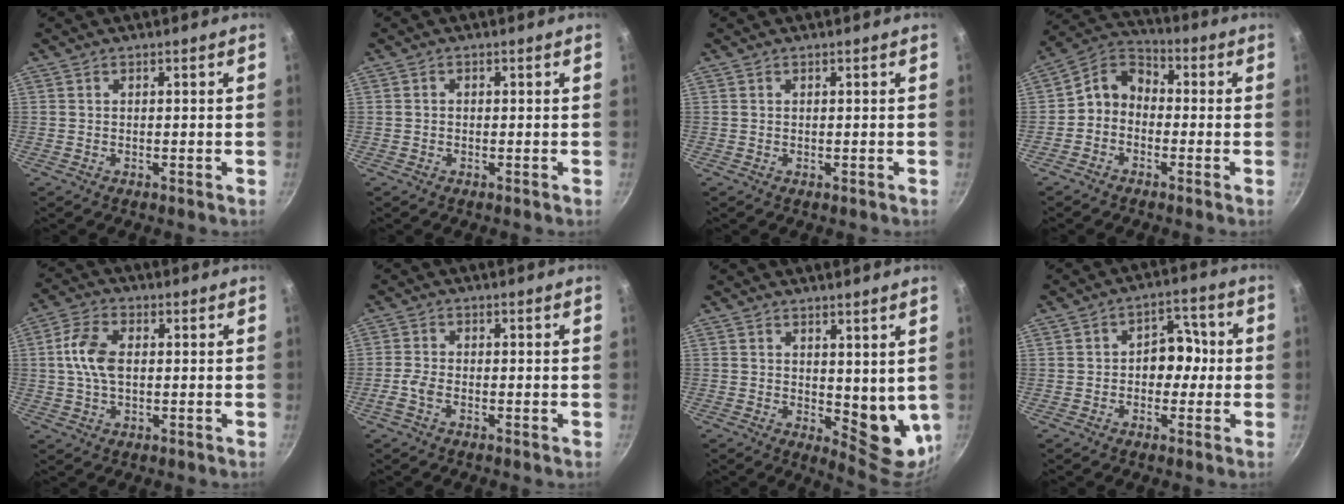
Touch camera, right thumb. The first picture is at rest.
{"total": 0.7, "force": [-0.2, 0.6, 0.3], "torque": [-0.006, 0.004, -0.002]}
{"total": 0.0}
{"total": 7.4, "force": [-1.5, 5.9, 4.1], "torque": [-0.054, 0.037, -0.052]}
{"total": 10.8, "force": [1.2, 6.7, 8.3], "torque": [-0.154, 0.016, 0.014]}
{"total": 3.0, "force": [-1.5, 1.3, 2.2], "torque": [-0.057, 0.011, -0.036]}
{"total": 9.6, "force": [2.3, 5.0, 7.8], "torque": [-0.076, -0.029, 0.045]}
{"total": 7.6, "force": [-0.5, 5.8, 4.9], "torque": [-0.004, 0.025, -0.014]}